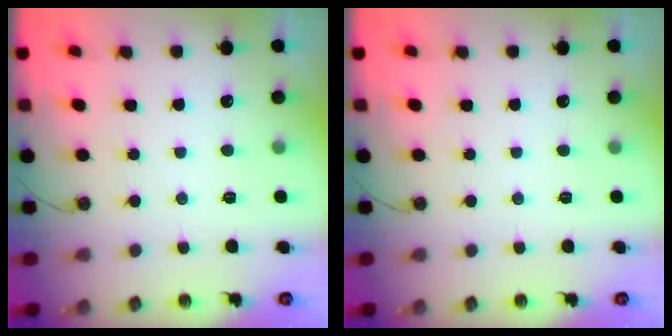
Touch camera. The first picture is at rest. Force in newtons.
{"total": 0.0}